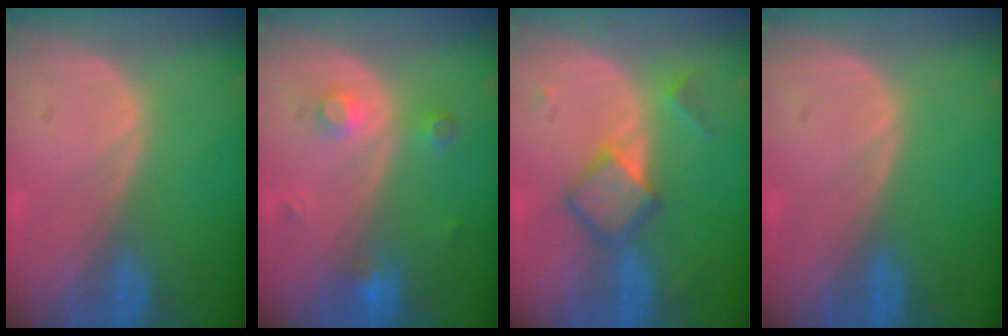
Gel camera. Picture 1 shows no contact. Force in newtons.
{"total": 3.2, "press": 3.0, "slide": 1.1}
{"total": 5.4, "press": 5.4, "slide": 0.1}
{"total": 0.0}